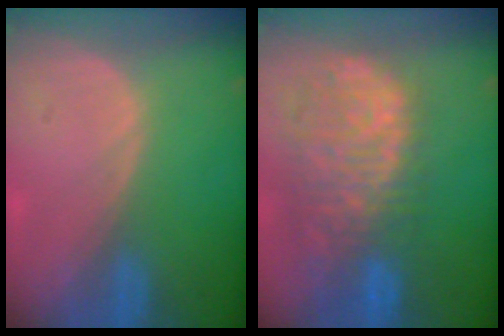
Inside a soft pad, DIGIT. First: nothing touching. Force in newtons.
{"total": 12.1, "press": 9.9, "slide": 6.9}